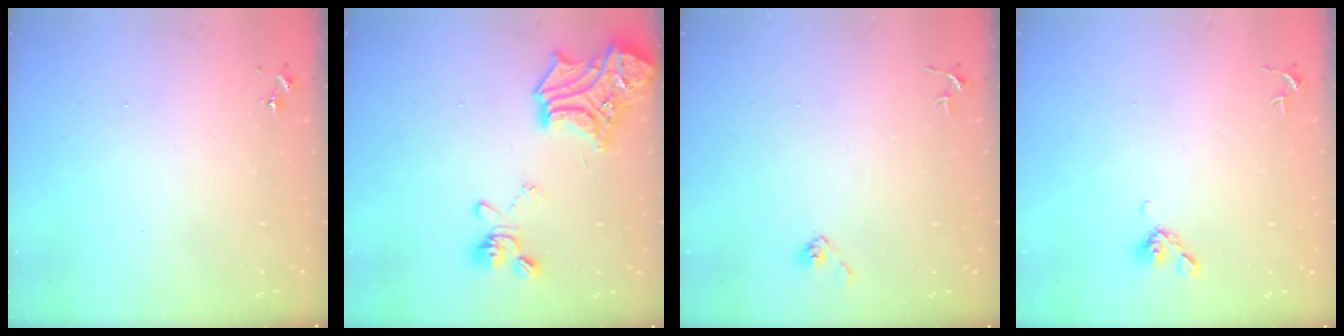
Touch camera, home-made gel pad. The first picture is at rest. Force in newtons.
{"total": 21.4, "press": 21.3, "slide": 1.8}
{"total": 5.6, "press": 5.6, "slide": 0.5}
{"total": 6.5, "press": 6.0, "slide": 2.5}